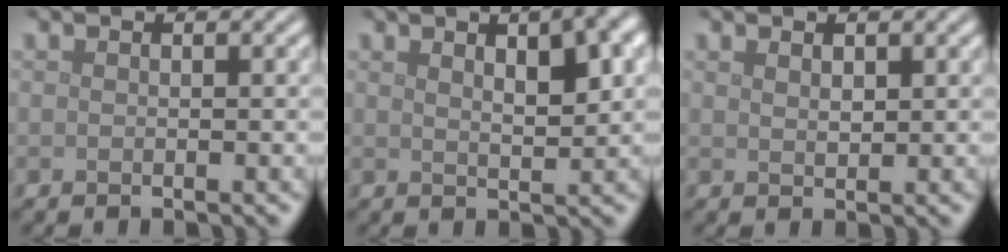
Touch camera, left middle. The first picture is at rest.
{"total": 5.6, "force": [2.6, 1.8, 4.6], "torque": [-0.055, 0.009, 0.035]}
{"total": 1.0, "force": [0.7, 0.4, 0.6], "torque": [-0.014, -0.003, 0.016]}